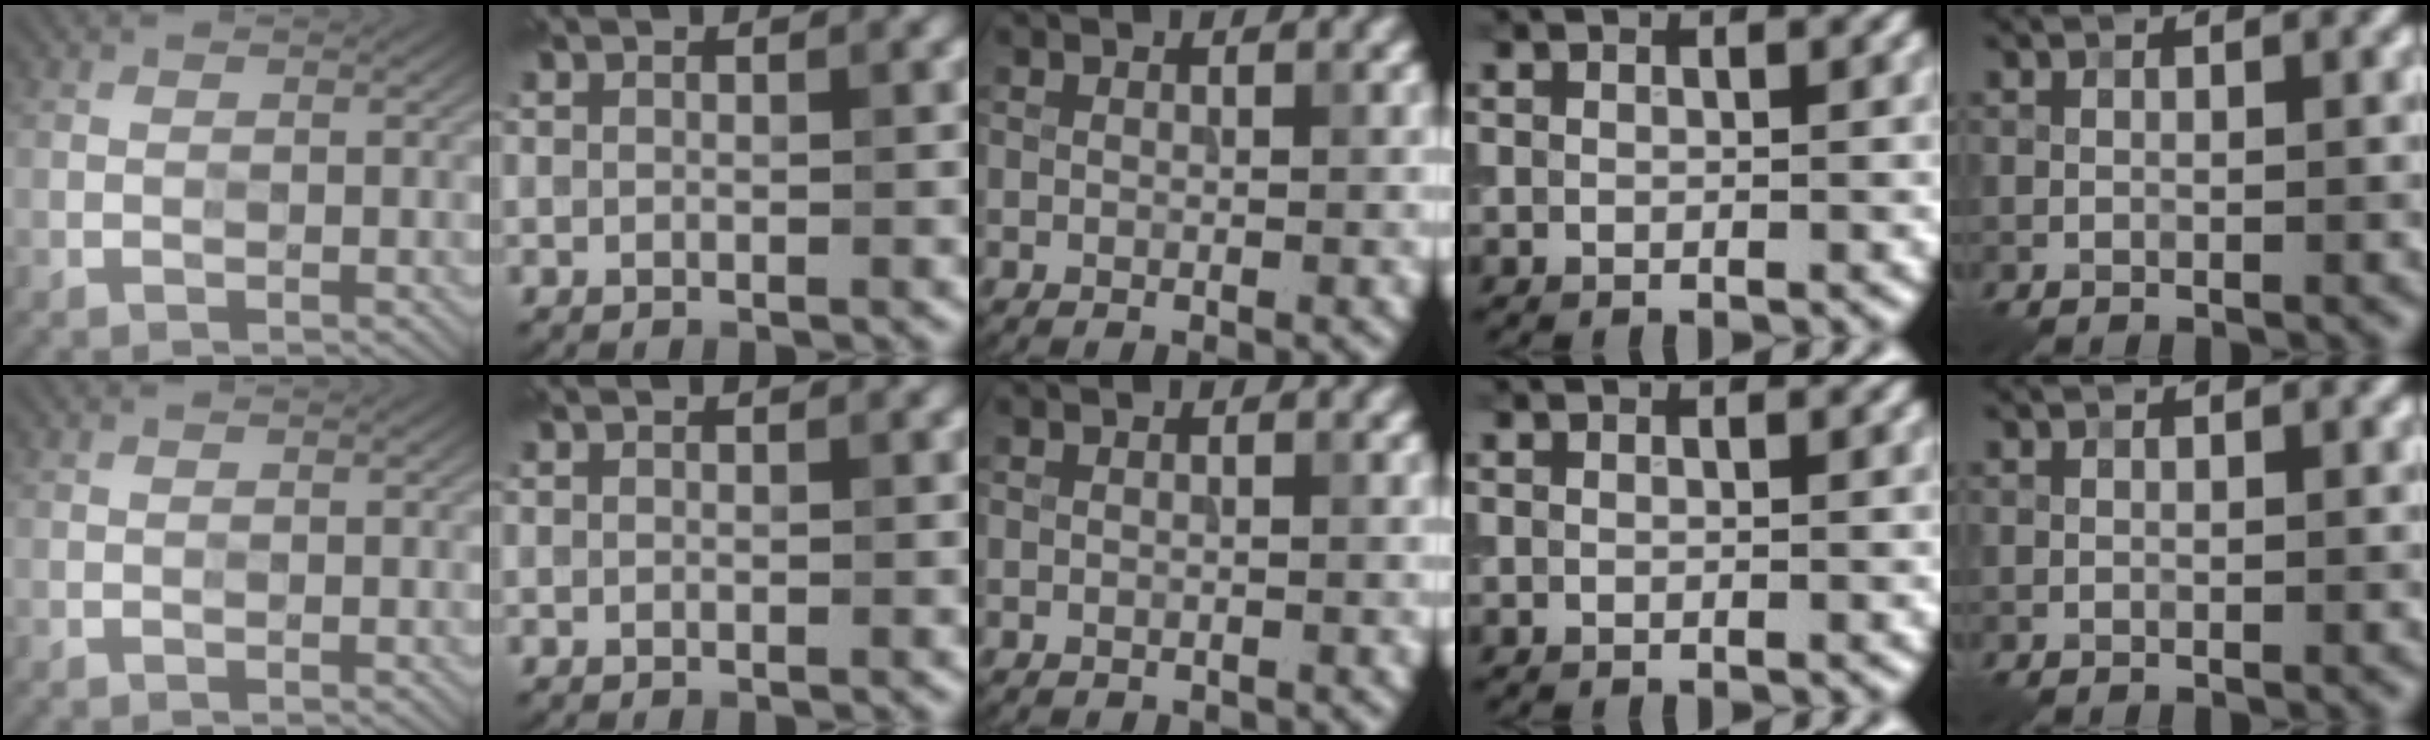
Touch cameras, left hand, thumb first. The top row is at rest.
{}